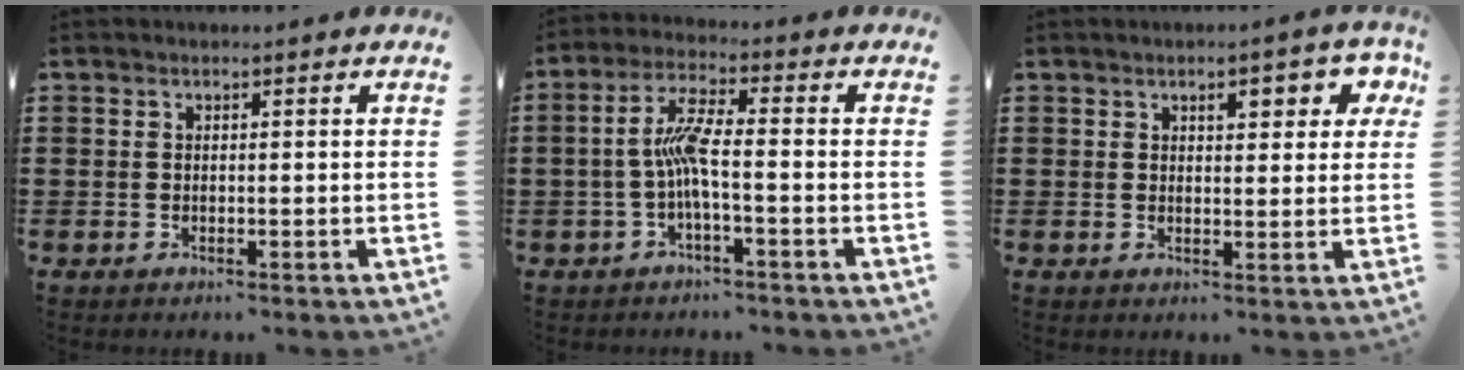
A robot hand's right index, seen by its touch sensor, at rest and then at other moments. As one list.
[{"total": 6.2, "force": [-1.2, 0.8, 6.0], "torque": [-0.132, -0.006, -0.032]}, {"total": 3.7, "force": [1.7, 1.3, 3.0], "torque": [-0.040, -0.002, 0.022]}]